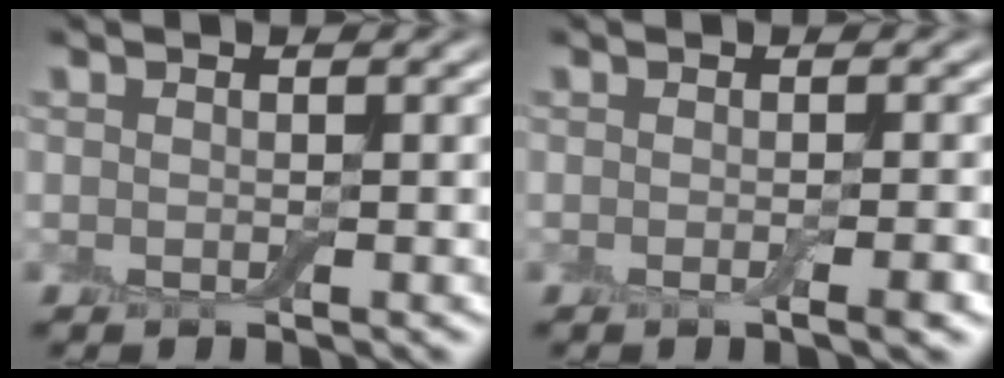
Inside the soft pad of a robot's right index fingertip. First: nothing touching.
{"total": 2.0, "force": [-0.6, 0.4, 1.9], "torque": [-0.022, -0.003, -0.010]}